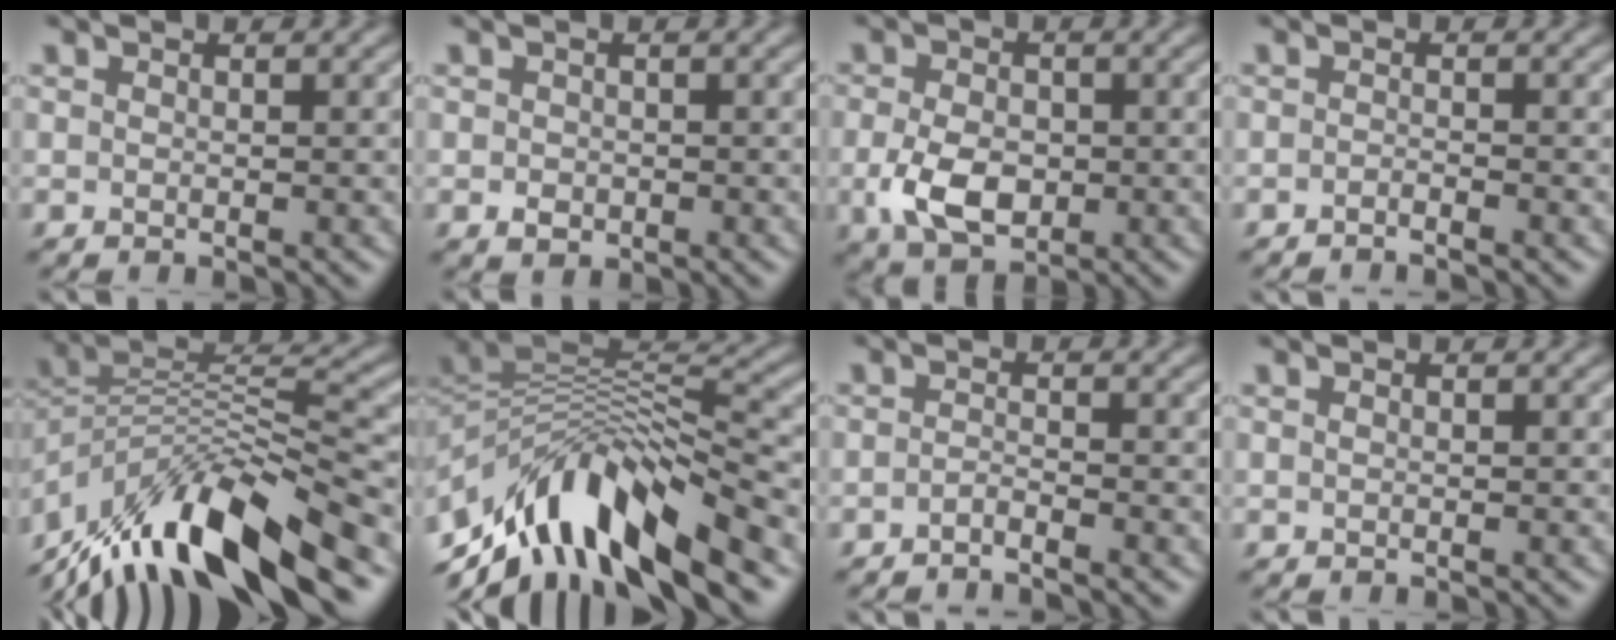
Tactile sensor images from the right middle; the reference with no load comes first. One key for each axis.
{"total": 1.2, "fx": -0.3, "fy": 0.9, "fz": 0.6, "tx": -0.011, "ty": -0.002, "tz": -0.009}
{"total": 4.9, "fx": -1.0, "fy": 3.3, "fz": 3.6, "tx": -0.077, "ty": -0.007, "tz": -0.022}
{"total": 1.0, "fx": -0.8, "fy": 0.1, "fz": 0.6, "tx": -0.008, "ty": 0.000, "tz": -0.019}
{"total": 12.5, "fx": -8.6, "fy": 3.7, "fz": 8.3, "tx": -0.151, "ty": 0.028, "tz": -0.158}
{"total": 11.4, "fx": -6.1, "fy": 5.0, "fz": 8.2, "tx": -0.149, "ty": 0.018, "tz": -0.108}
{"total": 1.4, "fx": -1.0, "fy": 0.2, "fz": 0.9, "tx": -0.015, "ty": -0.001, "tz": -0.026}
{"total": 0.0}